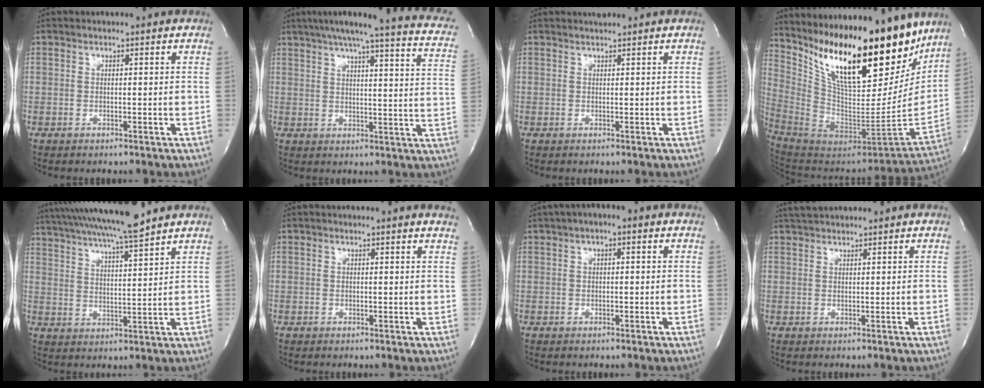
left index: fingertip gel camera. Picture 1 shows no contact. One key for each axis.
{"total": 20.9, "fx": 16.2, "fy": 1.7, "fz": 13.1, "tx": -0.184, "ty": -0.014, "tz": 0.181}
{"total": 0.7, "fx": 0.7, "fy": -0.1, "fz": 0.1, "tx": -0.007, "ty": -0.001, "tz": 0.015}
{"total": 28.9, "fx": 20.1, "fy": 8.8, "fz": 18.8, "tx": -0.331, "ty": -0.026, "tz": 0.323}
{"total": 15.6, "fx": 13.8, "fy": -0.7, "fz": 7.2, "tx": -0.139, "ty": 0.005, "tz": 0.215}
{"total": 3.6, "fx": 3.3, "fy": -0.1, "fz": 1.5, "tx": -0.019, "ty": -0.004, "tz": 0.019}
{"total": 3.9, "fx": 1.6, "fy": 1.4, "fz": 3.2, "tx": -0.057, "ty": 0.018, "tz": 0.018}
{"total": 3.2, "fx": 3.1, "fy": 0.0, "fz": 1.0, "tx": -0.021, "ty": 0.022, "tz": 0.058}